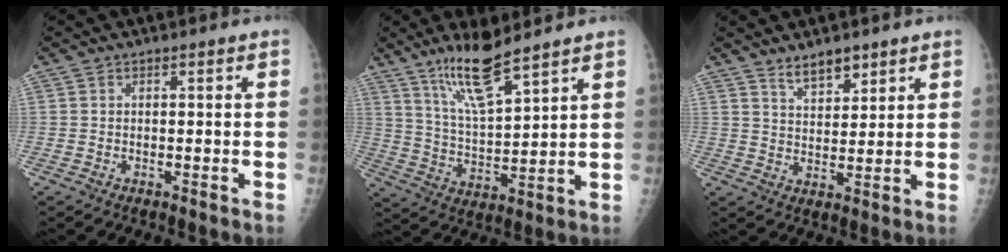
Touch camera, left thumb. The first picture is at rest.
{"total": 11.0, "force": [8.2, 1.7, 7.1], "torque": [-0.129, -0.057, 0.166]}
{"total": 5.1, "force": [3.9, 2.2, 2.4], "torque": [-0.023, -0.033, 0.071]}